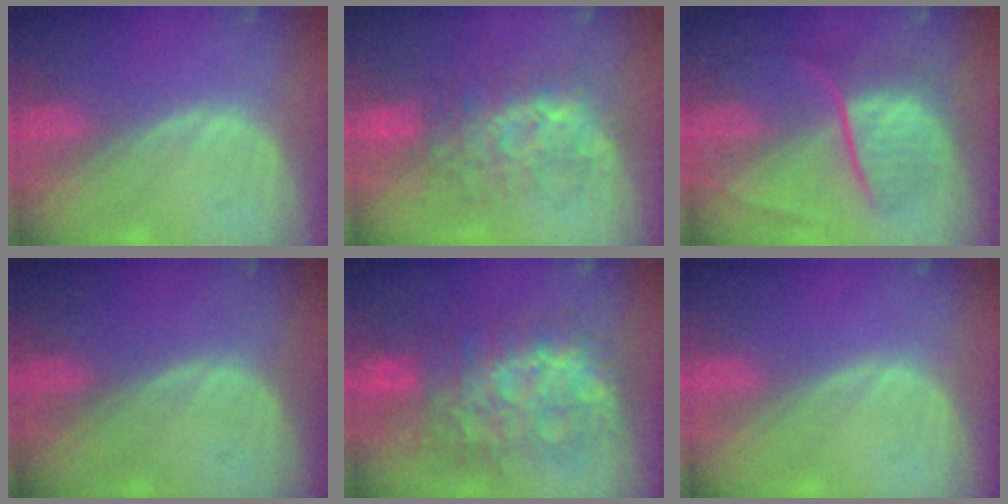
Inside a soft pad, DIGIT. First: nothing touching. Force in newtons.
{"total": 8.0, "press": 7.7, "slide": 2.0}
{"total": 9.1, "press": 7.7, "slide": 5.0}
{"total": 0.0}
{"total": 12.3, "press": 12.3, "slide": 1.3}
{"total": 0.0}